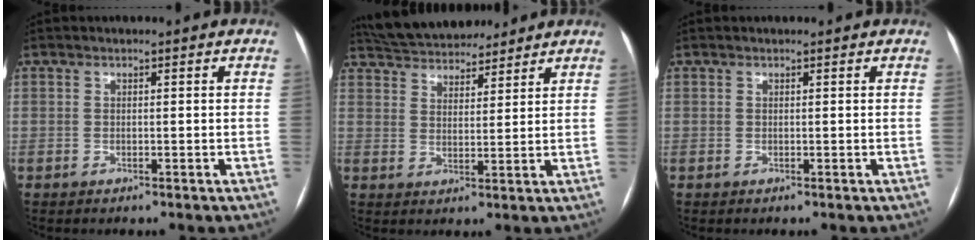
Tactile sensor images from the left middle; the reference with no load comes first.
{"total": 12.6, "force": [11.6, 3.5, 3.7], "torque": [-0.062, 0.027, 0.185]}
{"total": 0.8, "force": [0.7, 0.4, 0.1], "torque": [-0.006, 0.019, 0.011]}